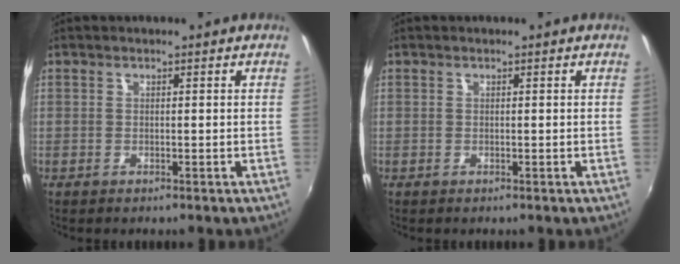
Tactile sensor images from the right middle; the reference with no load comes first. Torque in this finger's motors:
{"motor_torque": [0.00, 0.00, 0.00, 0.00]}